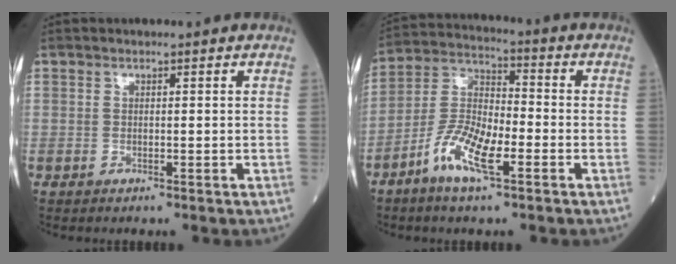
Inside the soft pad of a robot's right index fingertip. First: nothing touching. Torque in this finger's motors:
{"motor_torque": [0.47, -0.19, 0.27, 0.12]}